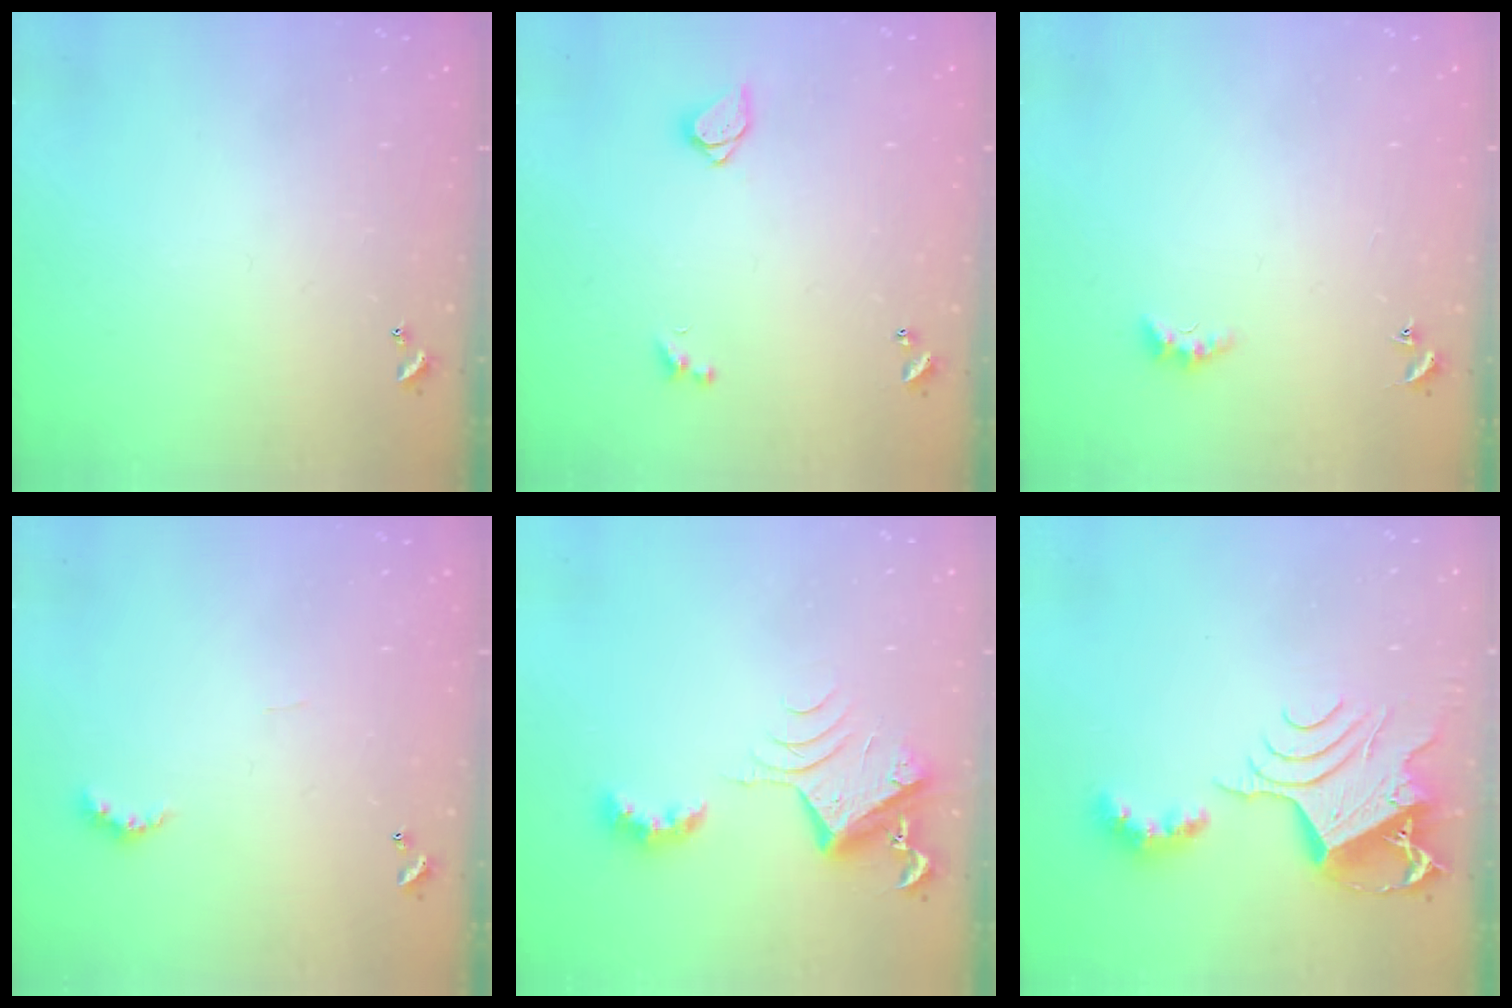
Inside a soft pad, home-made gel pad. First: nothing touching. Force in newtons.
{"total": 1.6, "press": 1.5, "slide": 0.3}
{"total": 2.4, "press": 2.4, "slide": 0.6}
{"total": 4.3, "press": 4.3, "slide": 0.7}
{"total": 7.6, "press": 7.5, "slide": 1.0}
{"total": 10.3, "press": 10.2, "slide": 1.3}